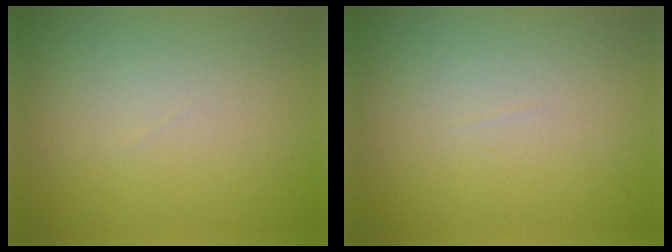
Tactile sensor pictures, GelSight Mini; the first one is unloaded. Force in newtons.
{"total": 0.0}